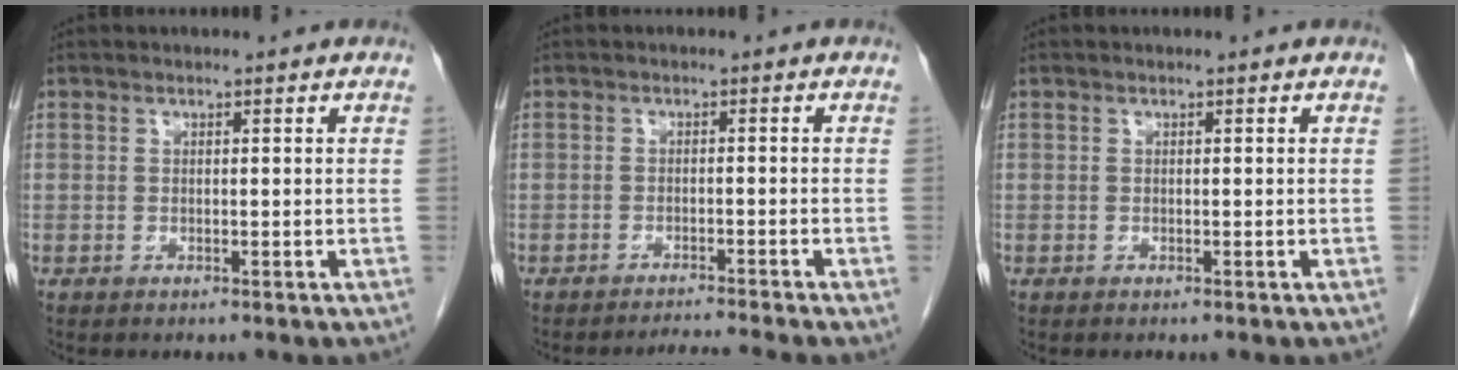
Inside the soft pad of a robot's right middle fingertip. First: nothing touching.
{"total": 3.7, "force": [-3.2, -1.5, 0.7], "torque": [-0.009, -0.010, -0.049]}
{"total": 0.0}